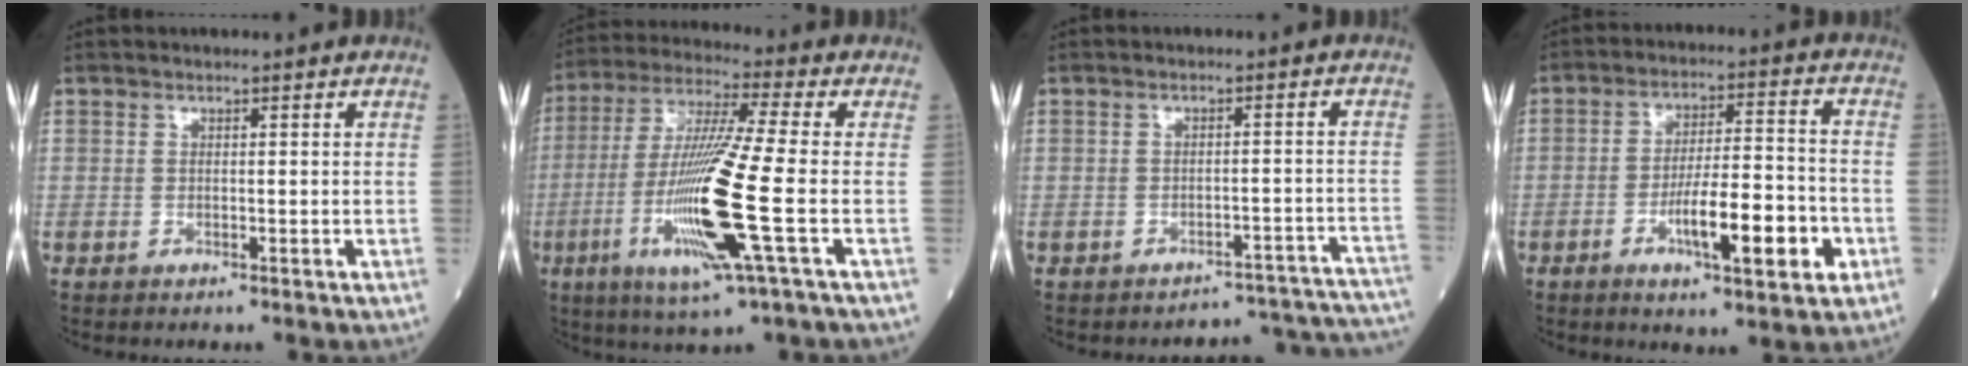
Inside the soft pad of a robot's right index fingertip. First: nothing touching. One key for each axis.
{"total": 16.2, "fx": -4.2, "fy": -0.4, "fz": 15.7, "tx": -0.324, "ty": -0.019, "tz": -0.086}
{"total": 13.1, "fx": -13.1, "fy": 1.2, "fz": -0.2, "tx": 0.026, "ty": 0.031, "tz": -0.139}
{"total": 11.5, "fx": -4.2, "fy": 2.0, "fz": 10.5, "tx": -0.172, "ty": 0.004, "tz": -0.066}